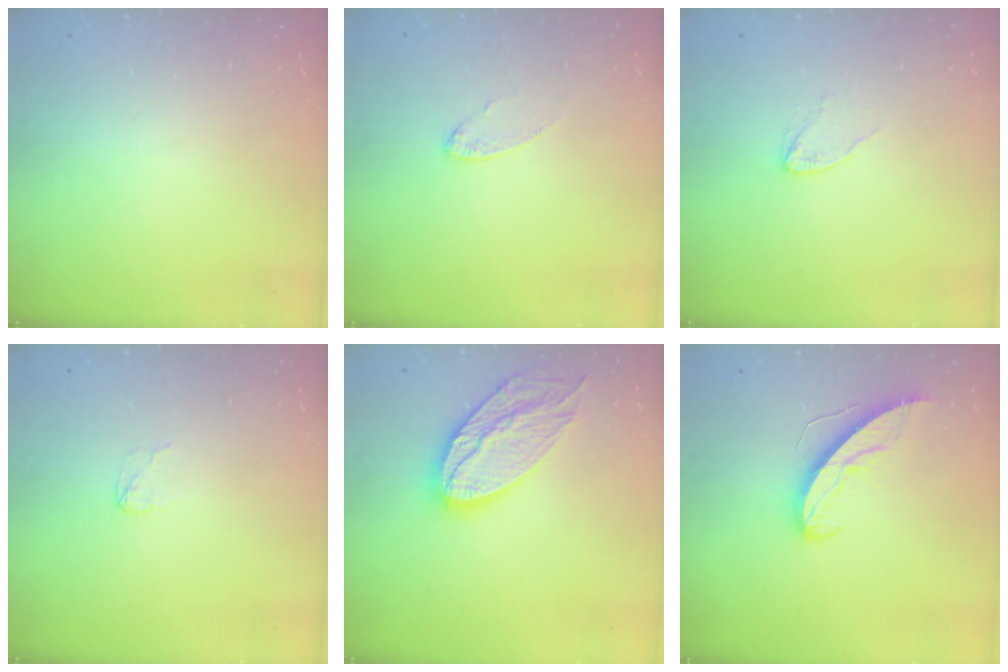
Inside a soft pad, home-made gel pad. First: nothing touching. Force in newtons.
{"total": 6.2, "press": 6.2, "slide": 0.5}
{"total": 2.3, "press": 2.3, "slide": 0.2}
{"total": 2.7, "press": 2.7, "slide": 0.2}
{"total": 17.6, "press": 17.6, "slide": 1.4}
{"total": 8.8, "press": 8.8, "slide": 0.8}